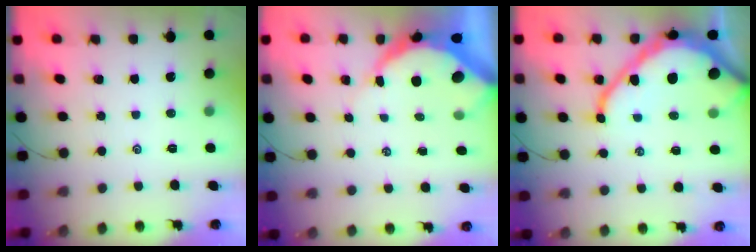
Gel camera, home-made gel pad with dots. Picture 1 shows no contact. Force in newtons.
{"total": 9.3, "press": 9.3, "slide": 1.0}
{"total": 19.5, "press": 19.4, "slide": 1.8}